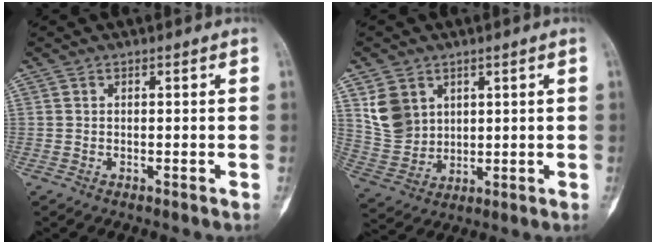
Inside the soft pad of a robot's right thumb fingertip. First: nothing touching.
{"total": 8.7, "force": [3.7, 6.8, 4.0], "torque": [-0.062, -0.016, 0.089]}